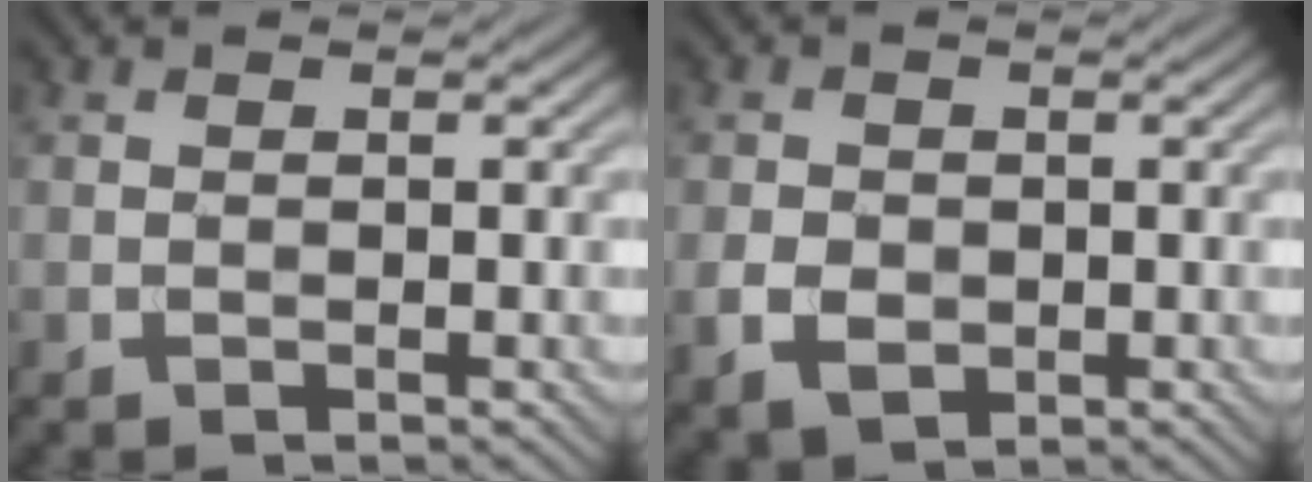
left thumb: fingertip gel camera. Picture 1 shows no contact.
{"total": 3.0, "force": [-0.6, 2.4, 1.7], "torque": [-0.040, -0.007, -0.012]}